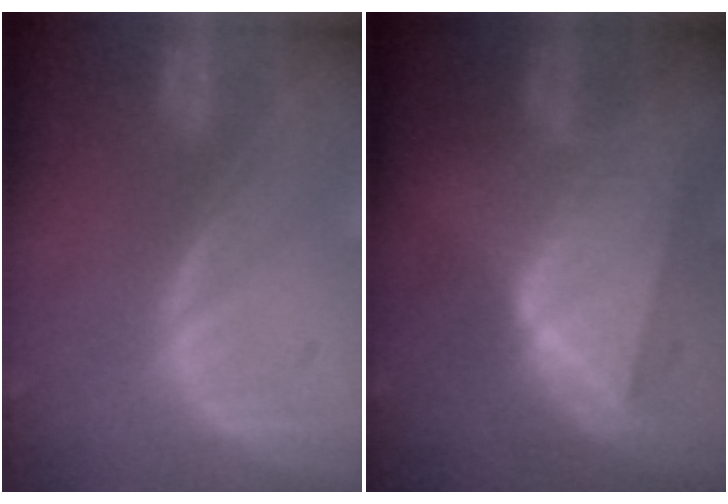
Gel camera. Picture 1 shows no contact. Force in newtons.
{"total": 9.1, "press": 8.1, "slide": 4.1}